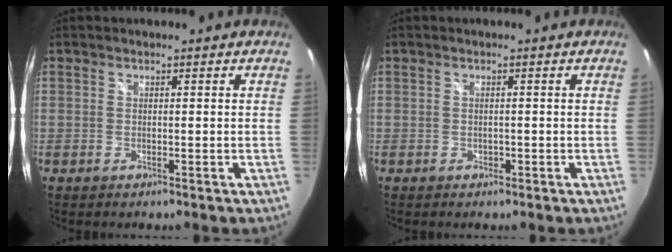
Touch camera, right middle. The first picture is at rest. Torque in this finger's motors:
{"motor_torque": [-0.01, 0.08, 0.00, 0.00]}